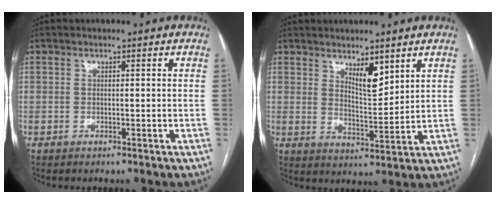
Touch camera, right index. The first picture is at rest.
{"total": 5.3, "force": [3.5, 1.5, 3.7], "torque": [-0.068, -0.011, 0.065]}